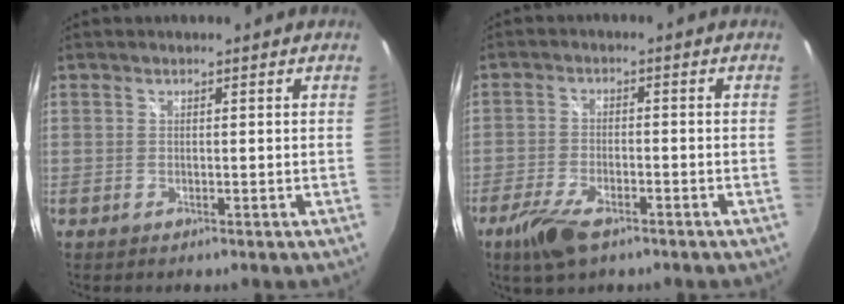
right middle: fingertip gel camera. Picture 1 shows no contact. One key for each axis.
{"total": 8.0, "fx": -5.2, "fy": 3.1, "fz": 5.2, "tx": -0.132, "ty": -0.020, "tz": -0.098}